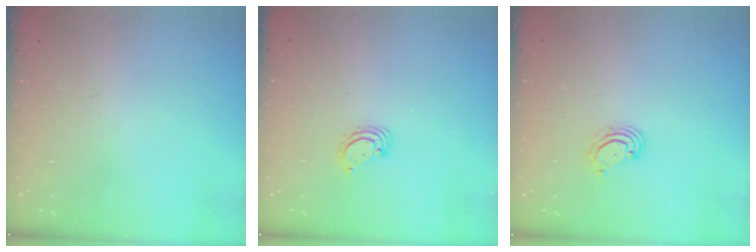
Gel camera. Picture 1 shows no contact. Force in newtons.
{"total": 2.9, "press": 2.9, "slide": 0.3}
{"total": 2.8, "press": 2.8, "slide": 0.2}